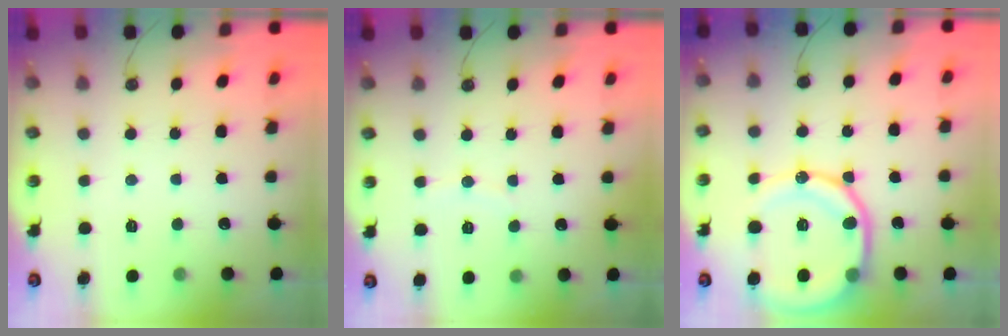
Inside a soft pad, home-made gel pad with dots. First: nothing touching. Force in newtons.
{"total": 2.4, "press": 2.3, "slide": 0.3}
{"total": 18.2, "press": 18.1, "slide": 2.0}